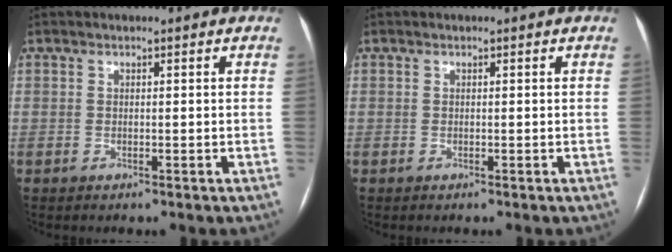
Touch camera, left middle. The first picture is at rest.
{"total": 0.0}